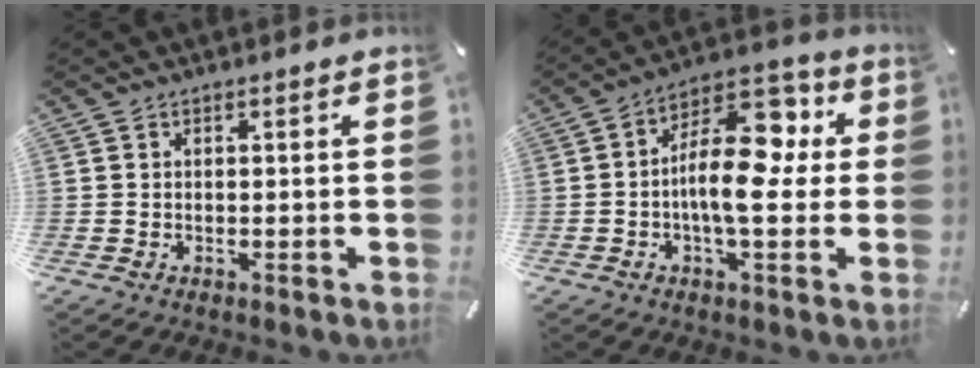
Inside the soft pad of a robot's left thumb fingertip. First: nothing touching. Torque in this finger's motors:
{"motor_torque": [0.61, 0.72, 0.66, 0.07, 0.20]}